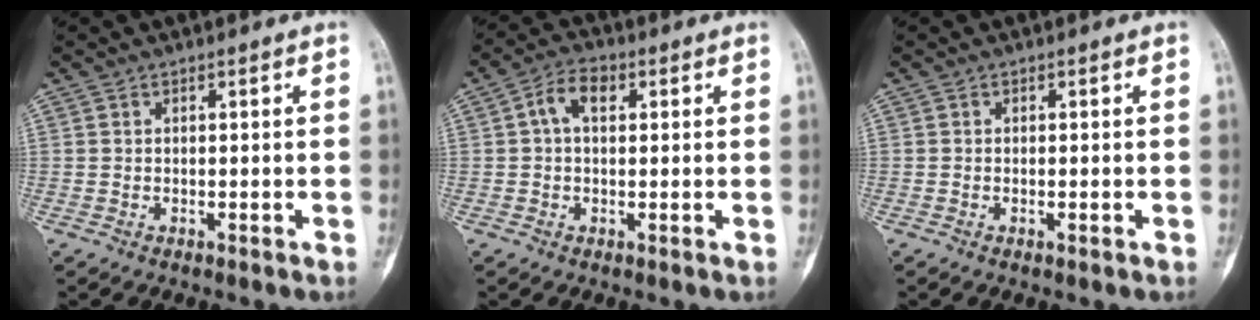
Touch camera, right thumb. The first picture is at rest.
{"total": 5.4, "force": [1.2, 3.4, 4.0], "torque": [-0.067, 0.017, 0.017]}
{"total": 0.7, "force": [-0.2, 0.2, 0.6], "torque": [-0.009, -0.002, -0.004]}